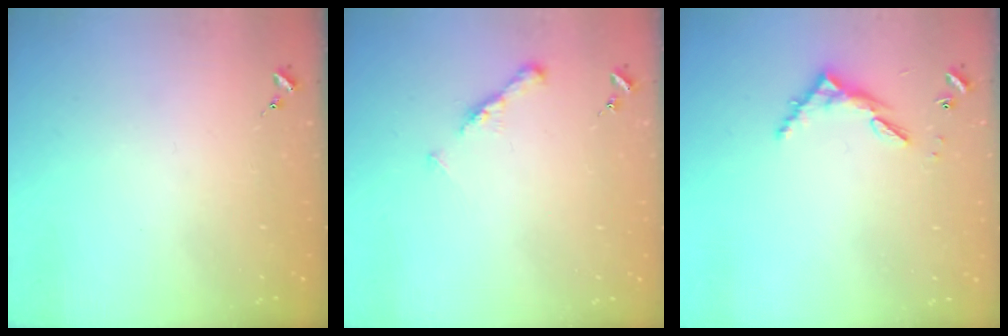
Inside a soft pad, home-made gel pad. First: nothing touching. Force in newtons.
{"total": 6.8, "press": 6.7, "slide": 0.6}
{"total": 6.3, "press": 6.3, "slide": 0.5}